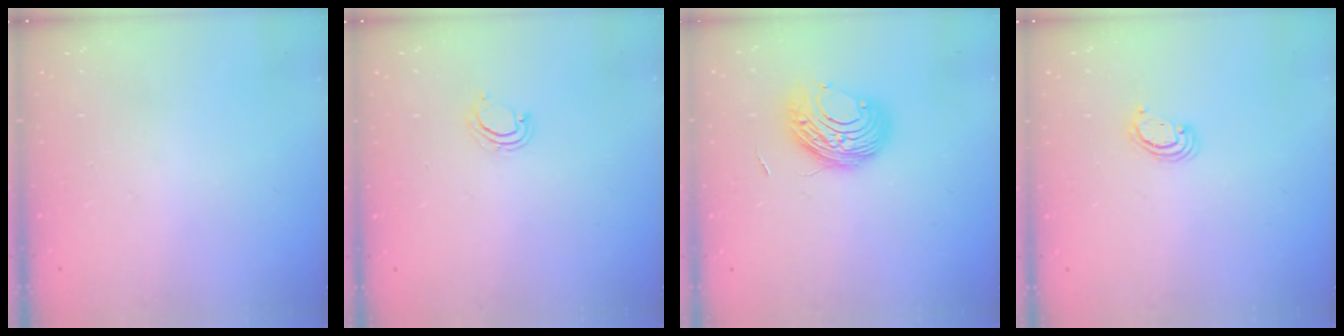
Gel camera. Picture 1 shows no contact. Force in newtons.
{"total": 2.2, "press": 2.2, "slide": 0.1}
{"total": 10.4, "press": 10.3, "slide": 1.0}
{"total": 2.6, "press": 2.5, "slide": 0.3}